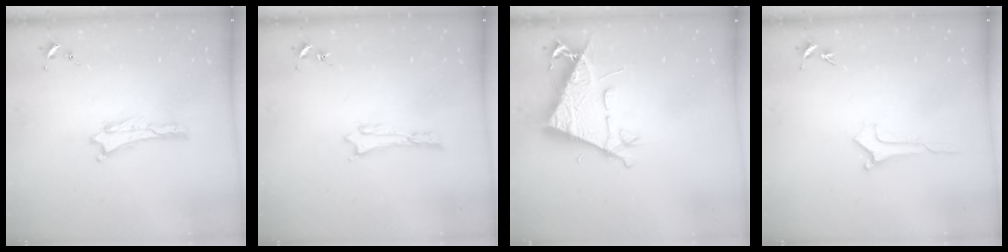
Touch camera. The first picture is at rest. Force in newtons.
{"total": 0.0}
{"total": 8.6, "press": 8.5, "slide": 1.2}
{"total": 0.0}